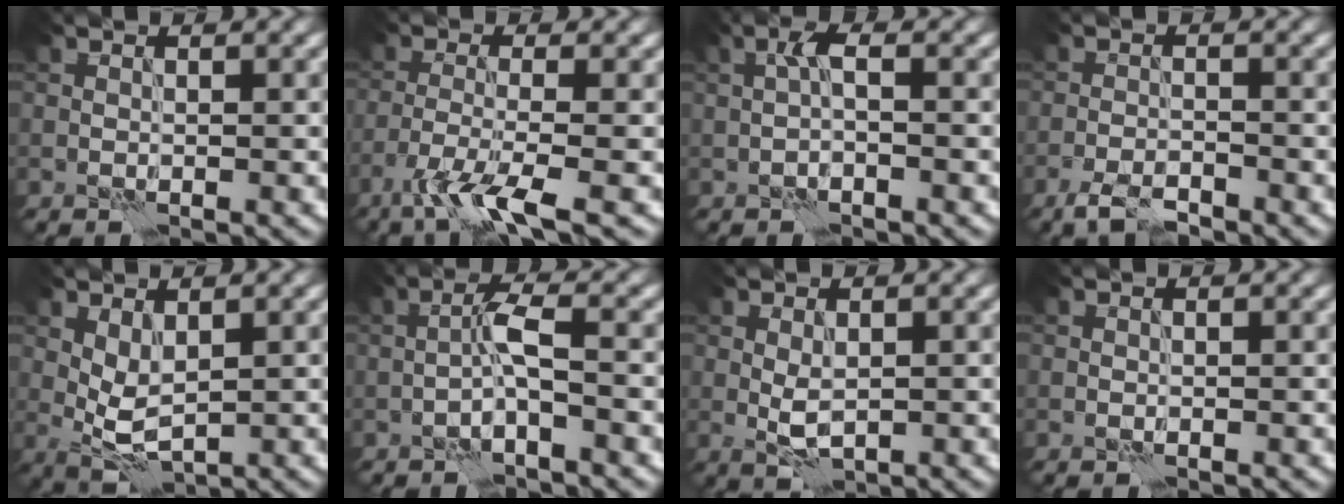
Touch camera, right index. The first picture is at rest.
{"total": 4.9, "force": [-3.0, 0.8, 3.8], "torque": [-0.069, -0.003, -0.068]}
{"total": 1.6, "force": [-0.2, 0.3, 1.5], "torque": [-0.030, 0.006, -0.006]}
{"total": 2.9, "force": [-2.4, 0.7, 1.6], "torque": [-0.033, -0.002, -0.050]}
{"total": 3.0, "force": [0.9, 1.3, 2.5], "torque": [-0.056, -0.003, 0.021]}
{"total": 2.7, "force": [-1.0, 0.3, 2.5], "torque": [-0.046, 0.014, -0.024]}
{"total": 2.1, "force": [0.1, 1.1, 1.8], "torque": [-0.040, -0.002, 0.006]}
{"total": 0.0}